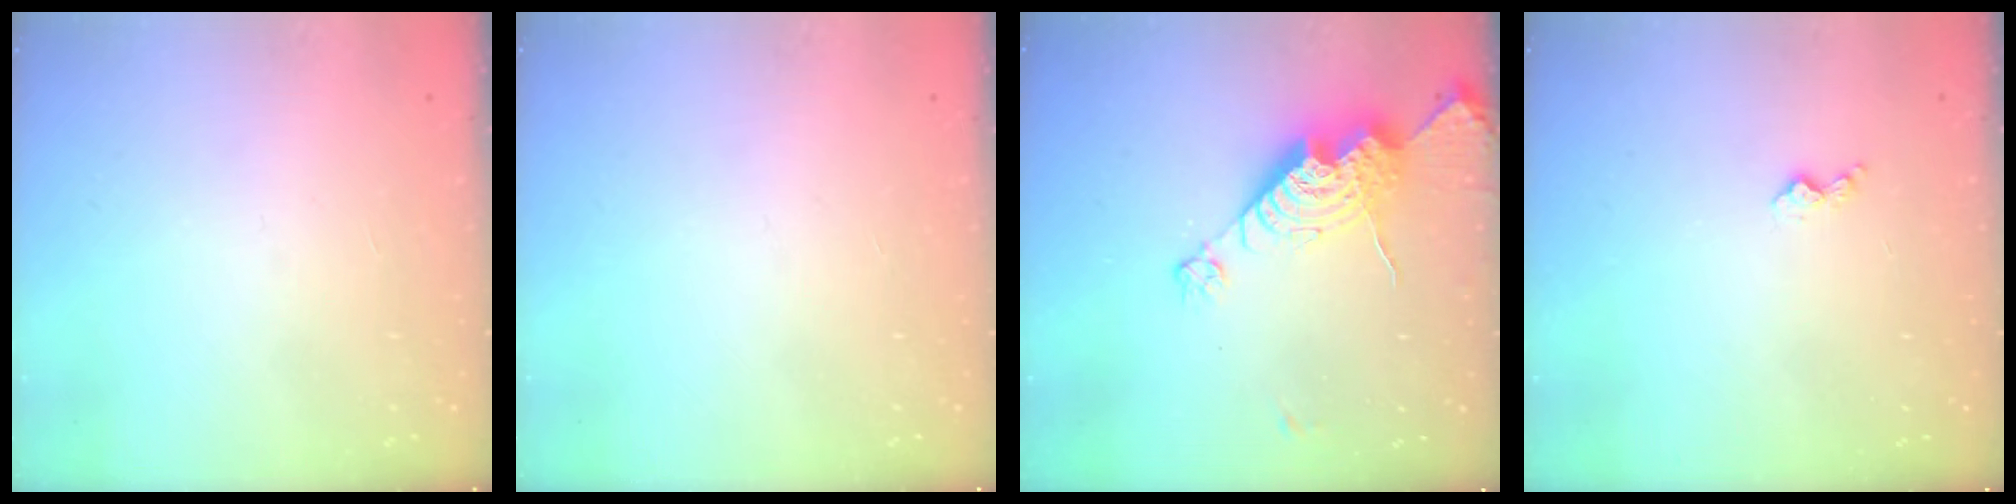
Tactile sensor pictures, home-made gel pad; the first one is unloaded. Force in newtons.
{"total": 0.0}
{"total": 15.9, "press": 15.9, "slide": 1.3}
{"total": 3.5, "press": 3.4, "slide": 0.6}